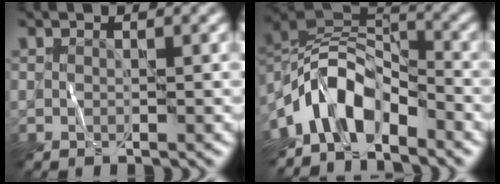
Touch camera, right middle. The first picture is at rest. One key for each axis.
{"total": 7.1, "fx": -4.6, "fy": 3.5, "fz": 4.2, "tx": -0.055, "ty": 0.010, "tz": -0.100}